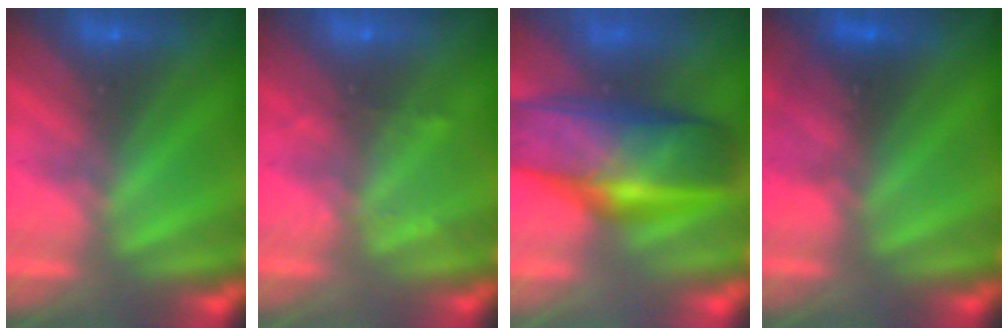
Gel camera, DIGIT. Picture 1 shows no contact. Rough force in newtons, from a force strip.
{"total": 2.3}
{"total": 7.1}
{"total": 2.8}